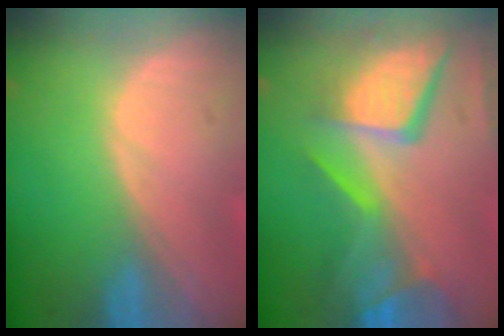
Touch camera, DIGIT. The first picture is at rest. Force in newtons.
{"total": 12.6, "press": 10.3, "slide": 7.2}